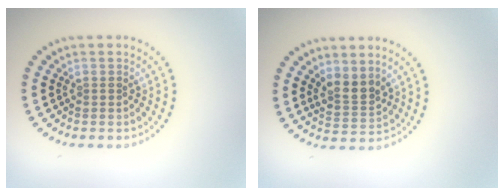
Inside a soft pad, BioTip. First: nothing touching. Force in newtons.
{"total": 2.5, "press": 2.2, "slide": 1.3}